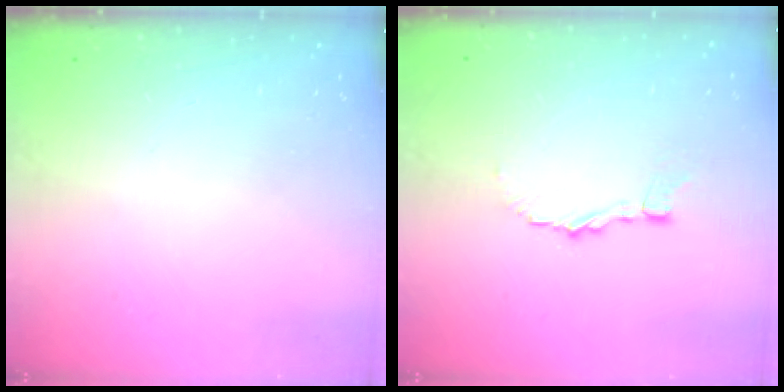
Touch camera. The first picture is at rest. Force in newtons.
{"total": 3.6, "press": 3.6, "slide": 0.3}